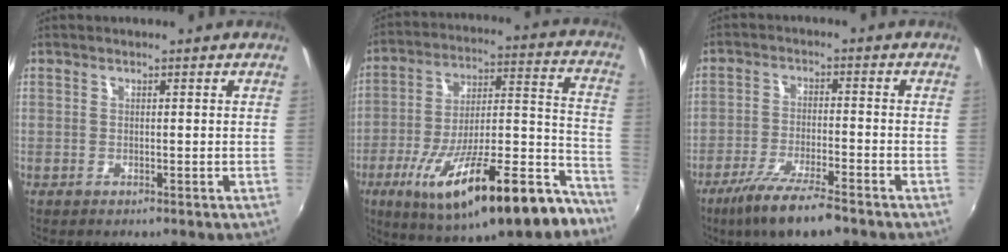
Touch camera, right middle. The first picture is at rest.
{"total": 27.2, "force": [-16.4, 7.7, 20.3], "torque": [-0.317, -0.023, -0.249]}
{"total": 10.6, "force": [-7.7, 2.0, 7.0], "torque": [-0.154, -0.028, -0.138]}